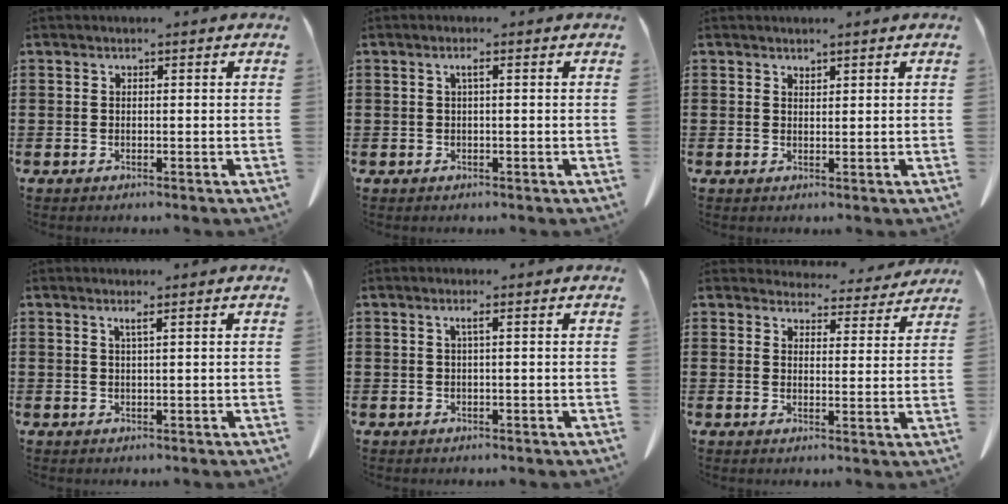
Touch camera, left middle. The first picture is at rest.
{"total": 1.3, "force": [0.1, 0.2, 1.3], "torque": [-0.023, 0.002, 0.000]}
{"total": 1.1, "force": [1.1, 0.2, 0.0], "torque": [-0.002, -0.001, 0.021]}
{"total": 1.1, "force": [0.5, -0.1, 1.0], "torque": [-0.020, -0.002, 0.009]}
{"total": 1.2, "force": [0.3, 0.0, 1.2], "torque": [-0.023, 0.002, 0.003]}
{"total": 4.6, "force": [4.5, 0.6, 0.6], "torque": [-0.021, -0.022, 0.080]}